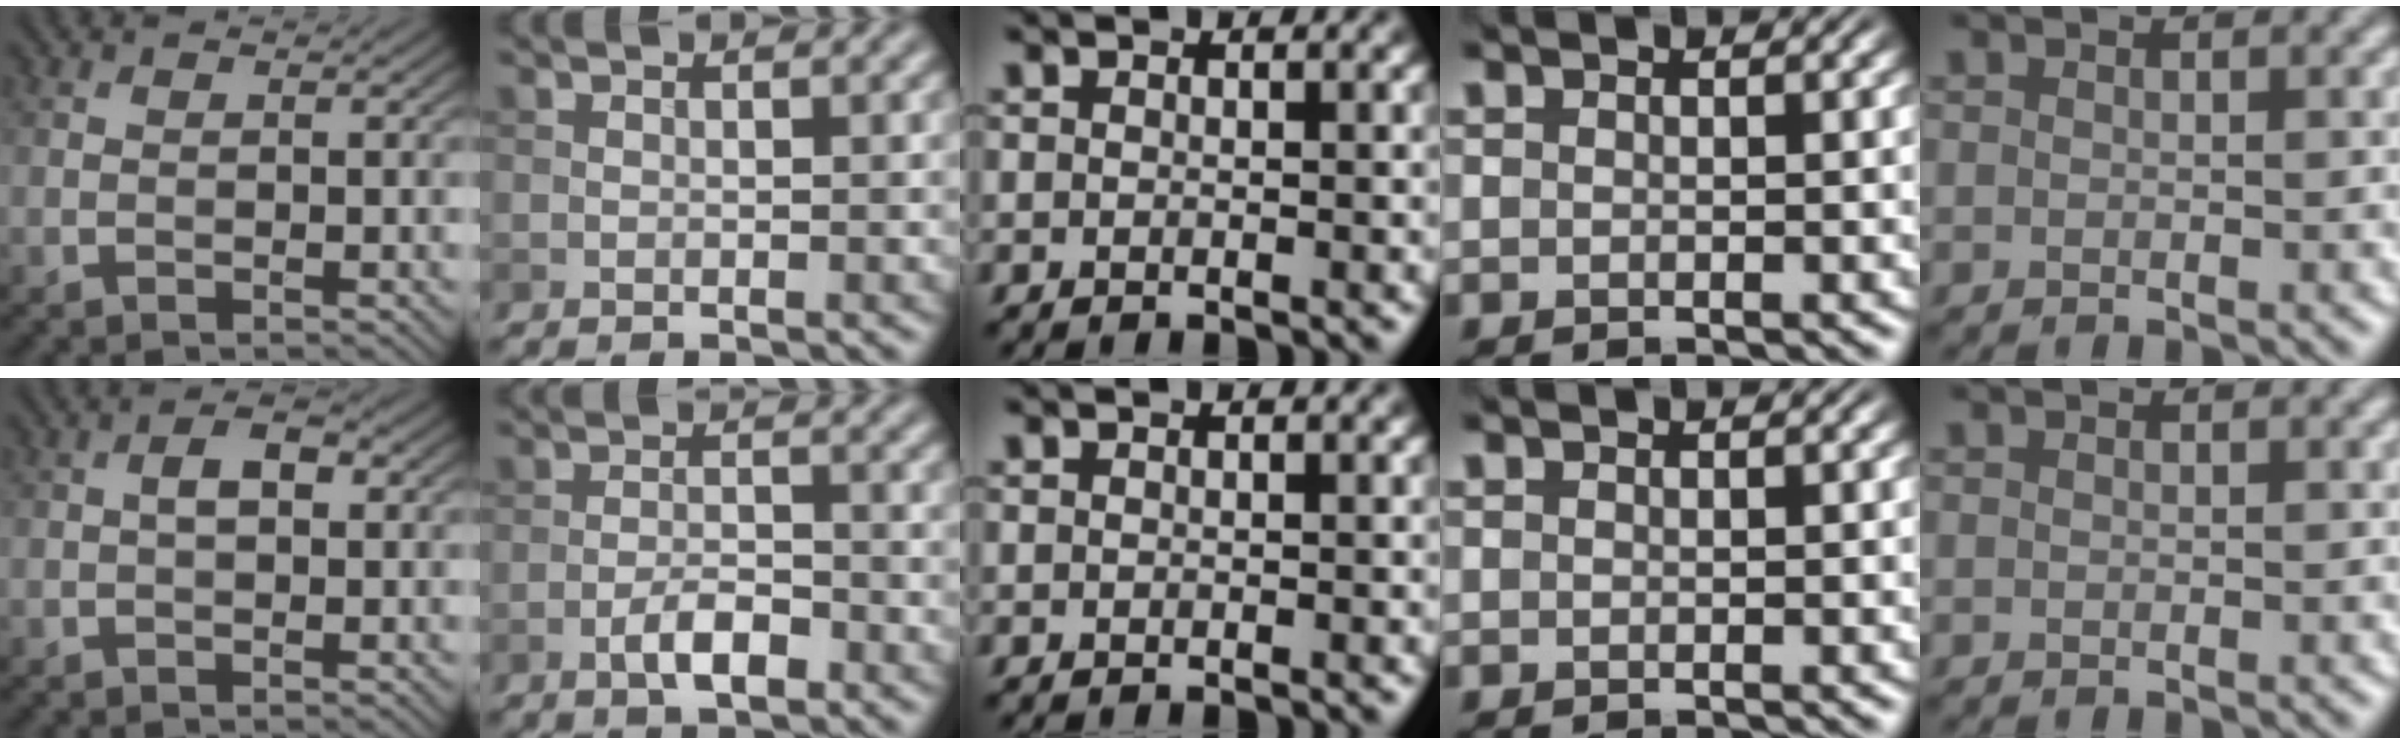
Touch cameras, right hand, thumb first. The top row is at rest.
{"thumb": {"total": 2.6, "force": [0.3, 1.3, 2.2], "torque": [-0.036, 0.008, 0.000]}, "index": {"total": 3.0, "force": [-1.7, 1.0, 2.3], "torque": [-0.041, 0.005, -0.033]}}